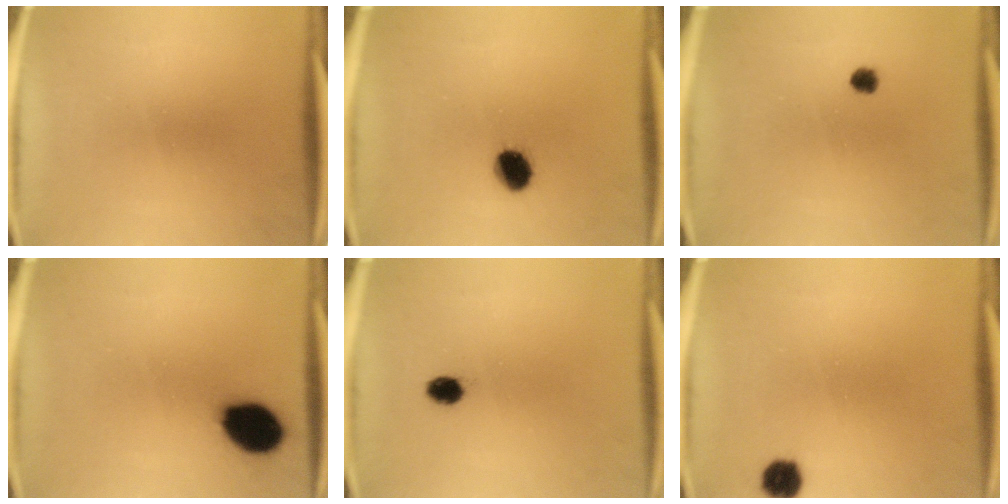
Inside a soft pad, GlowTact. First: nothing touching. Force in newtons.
{"total": 6.6}
{"total": 1.7}
{"total": 12.3}
{"total": 2.9}
{"total": 4.0}